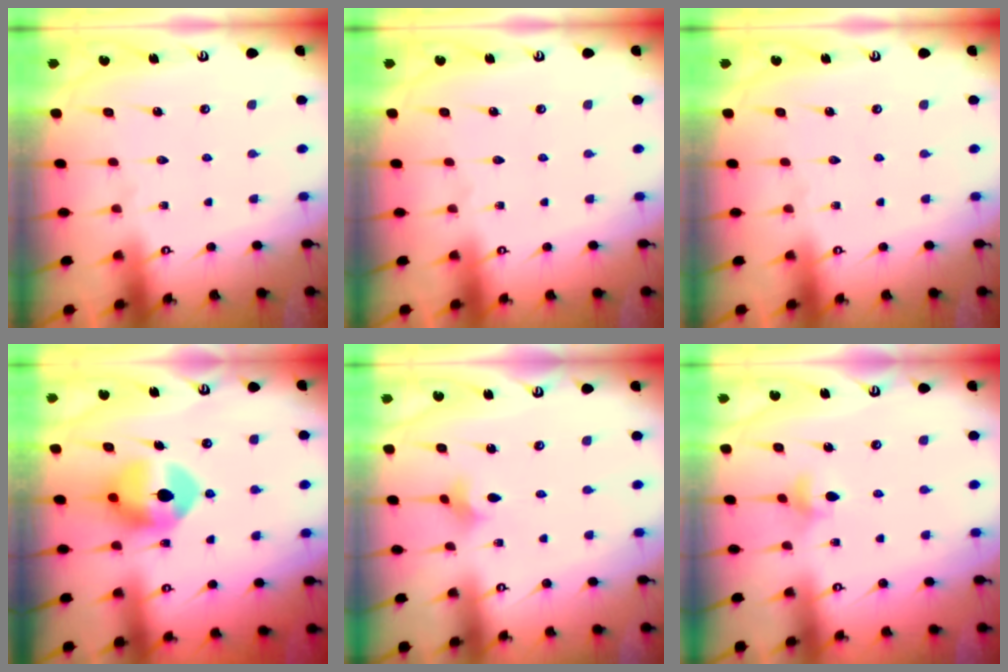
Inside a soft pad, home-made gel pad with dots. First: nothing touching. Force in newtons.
{"total": 0.0}
{"total": 0.0}
{"total": 10.0, "press": 9.9, "slide": 1.7}
{"total": 2.5, "press": 2.5, "slide": 0.4}
{"total": 4.2, "press": 4.1, "slide": 0.7}